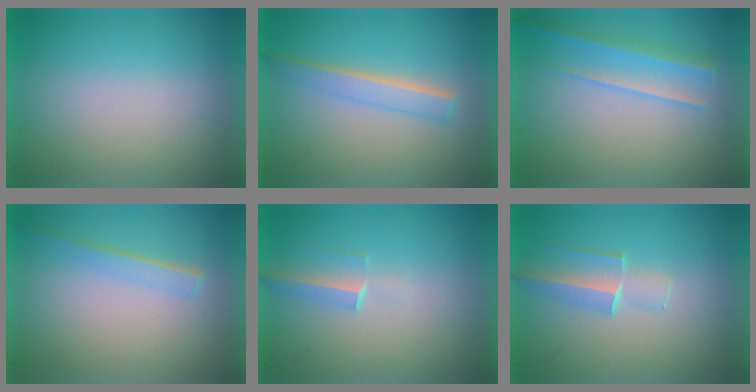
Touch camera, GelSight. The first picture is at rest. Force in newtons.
{"total": 2.3}
{"total": 2.2}
{"total": 1.6}
{"total": 1.4}
{"total": 1.8}